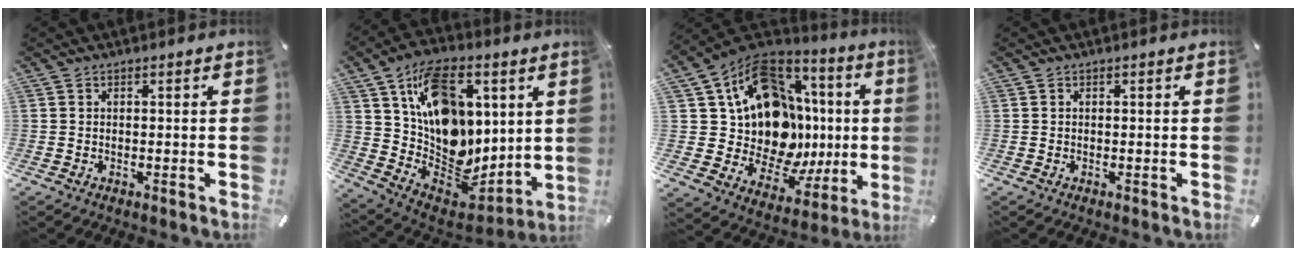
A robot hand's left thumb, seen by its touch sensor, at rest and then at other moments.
{"total": 17.6, "force": [5.1, 13.1, 10.5], "torque": [-0.157, -0.039, 0.102]}
{"total": 17.9, "force": [2.9, 13.7, 11.2], "torque": [-0.201, -0.059, 0.067]}
{"total": 0.0}